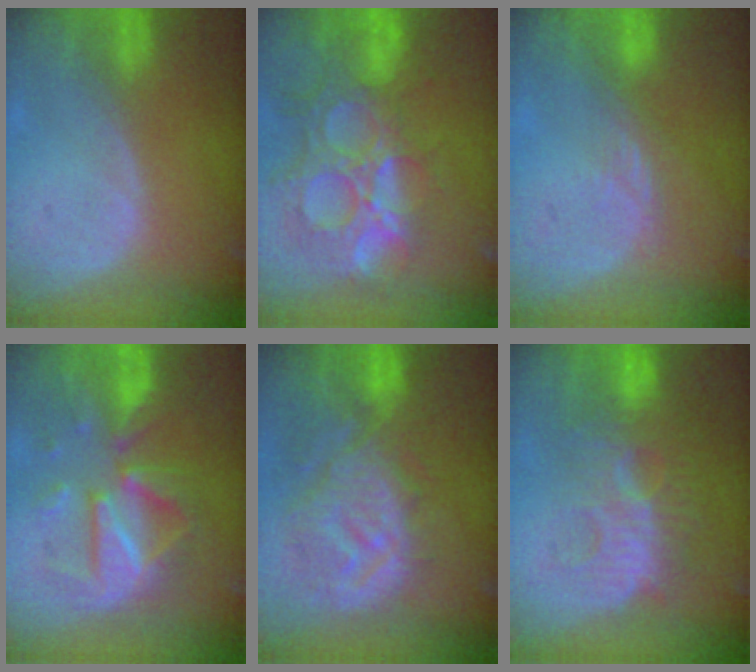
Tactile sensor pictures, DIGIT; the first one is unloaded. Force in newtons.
{"total": 14.8, "press": 12.3, "slide": 8.3}
{"total": 2.5, "press": 2.1, "slide": 1.4}
{"total": 10.3, "press": 10.3, "slide": 0.8}
{"total": 12.6, "press": 11.2, "slide": 5.8}
{"total": 9.0, "press": 8.8, "slide": 1.7}